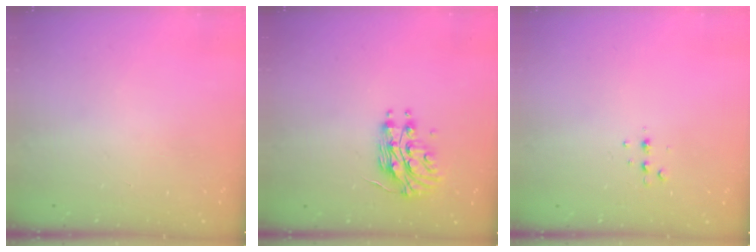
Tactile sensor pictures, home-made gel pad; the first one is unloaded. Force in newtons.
{"total": 11.0, "press": 11.0, "slide": 0.9}
{"total": 3.9, "press": 3.8, "slide": 1.1}